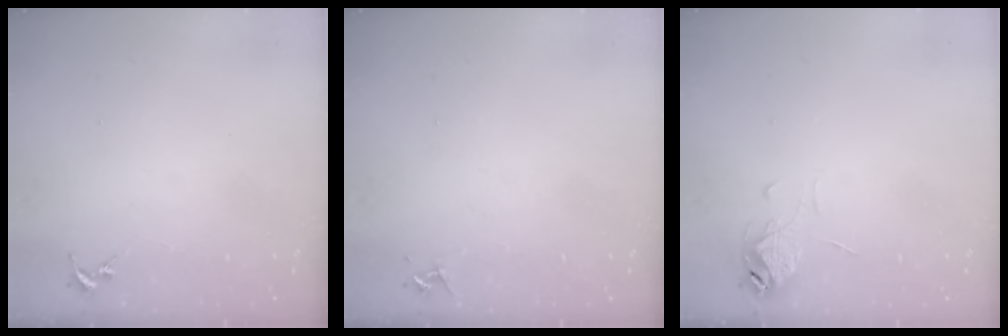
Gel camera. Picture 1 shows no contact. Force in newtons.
{"total": 4.2, "press": 4.2, "slide": 0.5}
{"total": 6.4, "press": 6.4, "slide": 0.5}